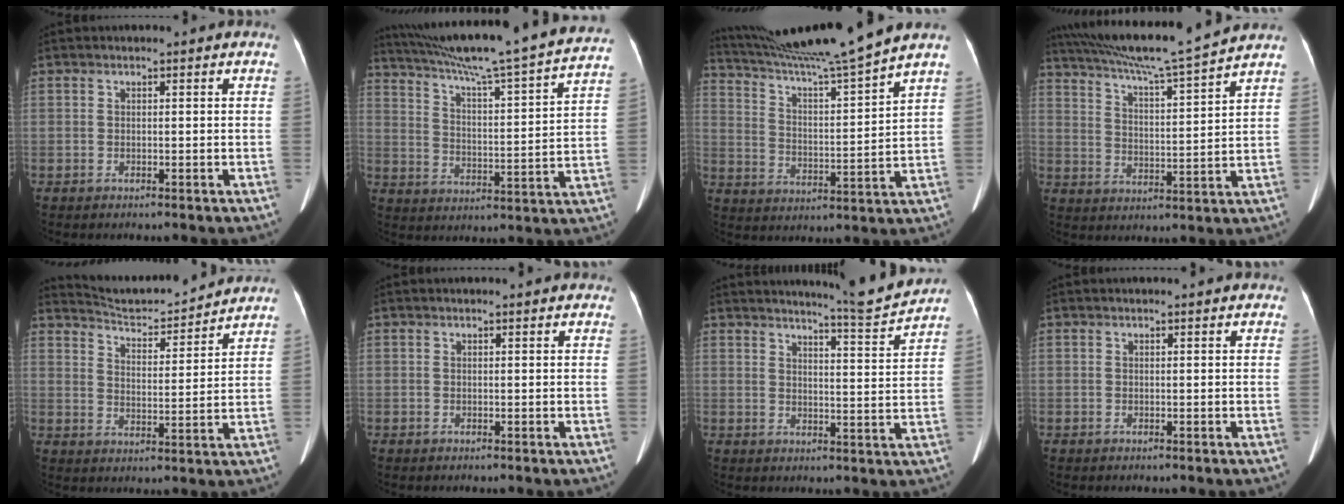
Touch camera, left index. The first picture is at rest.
{"total": 27.8, "force": [24.4, -0.4, 13.2], "torque": [-0.221, -0.039, 0.331]}
{"total": 16.7, "force": [14.9, -3.1, 6.9], "torque": [-0.126, -0.029, 0.241]}
{"total": 15.9, "force": [14.2, -1.6, 7.0], "torque": [-0.127, -0.007, 0.217]}
{"total": 12.0, "force": [11.7, 0.6, 2.3], "torque": [-0.045, 0.006, 0.177]}
{"total": 2.9, "force": [2.7, 0.5, 1.0], "torque": [-0.014, 0.019, 0.024]}
{"total": 8.2, "force": [7.8, -1.8, 1.5], "torque": [-0.038, -0.037, 0.109]}
{"total": 2.0, "force": [1.8, 0.3, 0.7], "torque": [-0.014, 0.018, 0.018]}